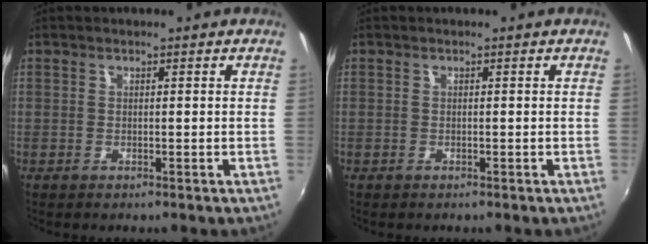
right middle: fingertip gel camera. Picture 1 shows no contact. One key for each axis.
{"total": 0.0}